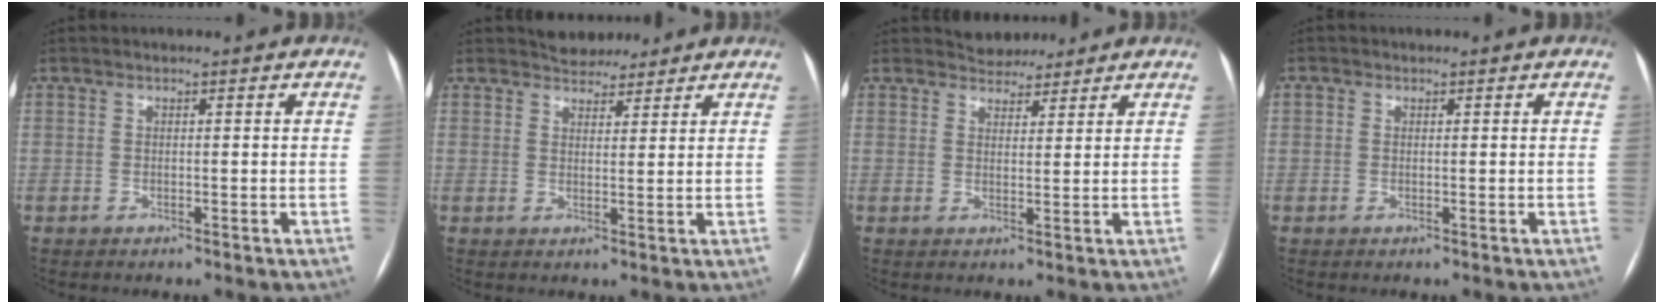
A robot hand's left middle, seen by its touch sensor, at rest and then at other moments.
{"total": 4.1, "force": [3.7, 1.7, 0.5], "torque": [-0.005, 0.009, 0.056]}
{"total": 3.8, "force": [3.5, 1.5, 0.0], "torque": [0.000, 0.008, 0.052]}
{"total": 0.6, "force": [0.2, 0.5, 0.2], "torque": [0.000, 0.002, 0.001]}